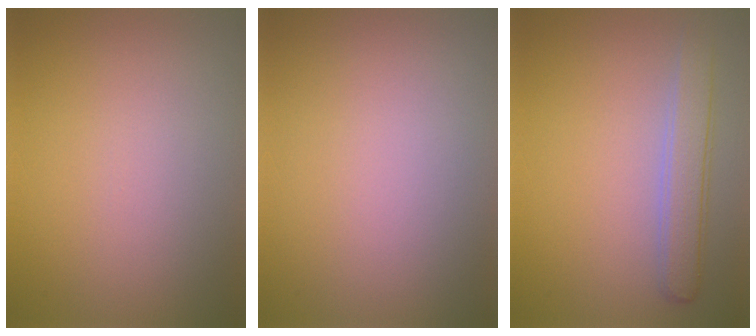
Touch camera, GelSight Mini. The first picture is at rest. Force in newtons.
{"total": 0.0}
{"total": 2.8, "press": 2.8, "slide": 0.1}